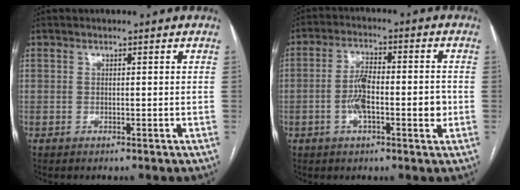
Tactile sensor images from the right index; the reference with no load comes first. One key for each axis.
{"total": 7.8, "fx": -1.5, "fy": 2.7, "fz": 7.2, "tx": -0.134, "ty": 0.014, "tz": -0.028}